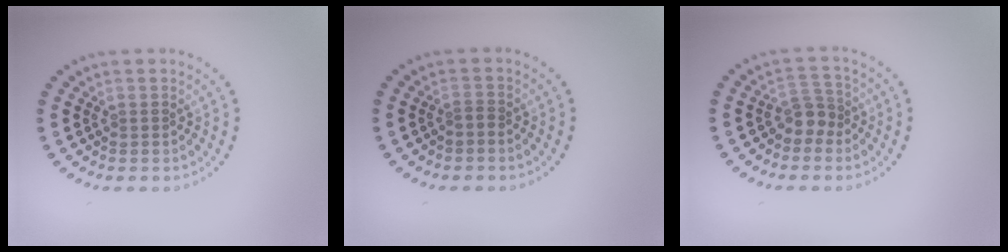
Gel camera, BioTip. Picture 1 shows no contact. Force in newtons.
{"total": 0.6, "press": 0.4, "slide": 0.4}
{"total": 2.2, "press": 1.7, "slide": 1.4}